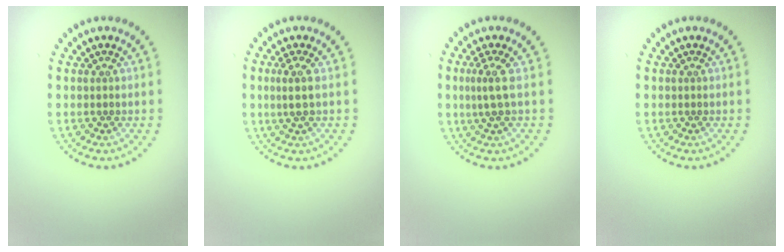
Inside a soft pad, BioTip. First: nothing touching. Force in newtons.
{"total": 1.8, "press": 1.4, "slide": 1.2}
{"total": 2.2, "press": 1.4, "slide": 1.6}
{"total": 0.0}